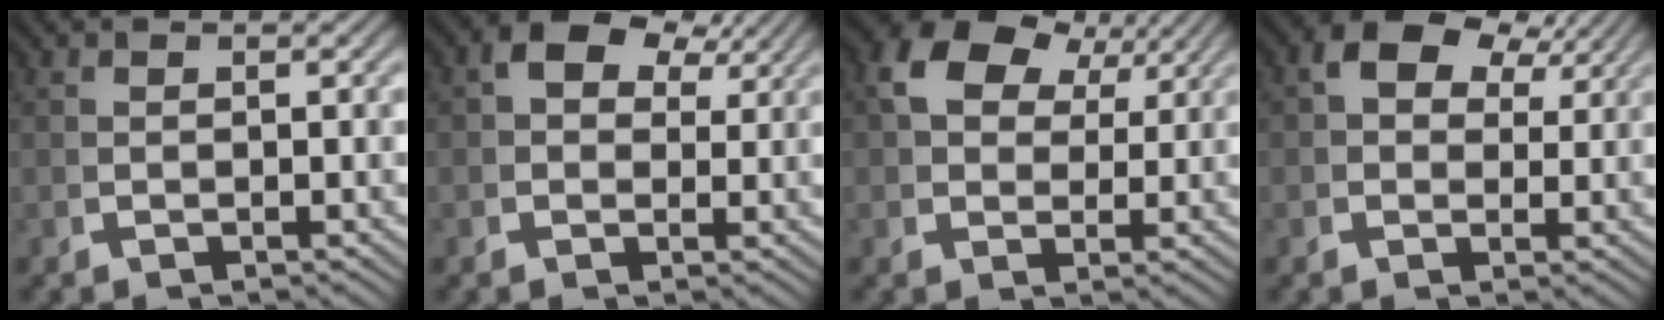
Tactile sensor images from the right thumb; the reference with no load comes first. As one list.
[{"total": 4.7, "force": [2.7, 2.6, 2.9], "torque": [-0.056, 0.008, 0.040]}, {"total": 7.2, "force": [3.4, 4.7, 4.3], "torque": [-0.091, -0.006, 0.063]}, {"total": 5.5, "force": [3.0, 3.0, 3.4], "torque": [-0.062, 0.011, 0.046]}]